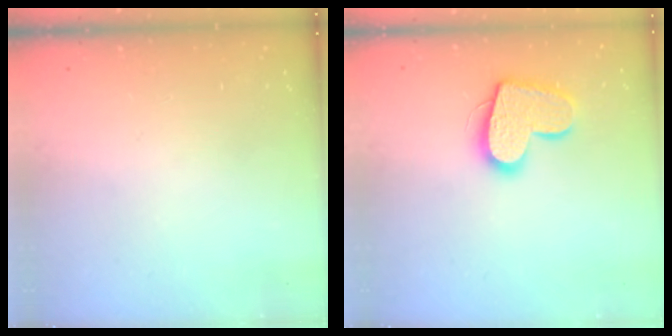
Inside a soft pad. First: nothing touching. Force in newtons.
{"total": 14.3, "press": 14.3, "slide": 1.1}